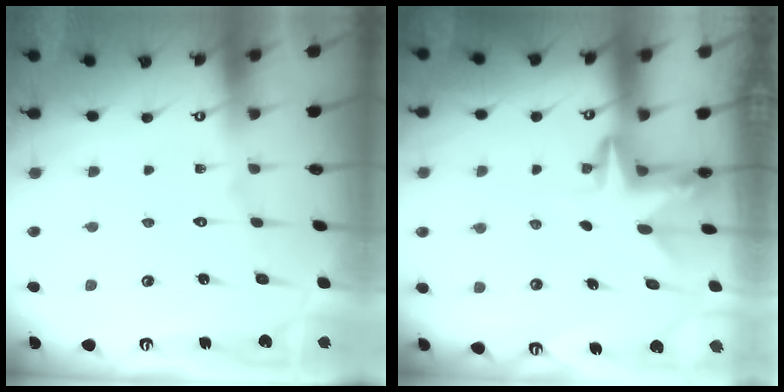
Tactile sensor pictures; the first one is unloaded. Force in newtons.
{"total": 3.4, "press": 3.3, "slide": 0.4}